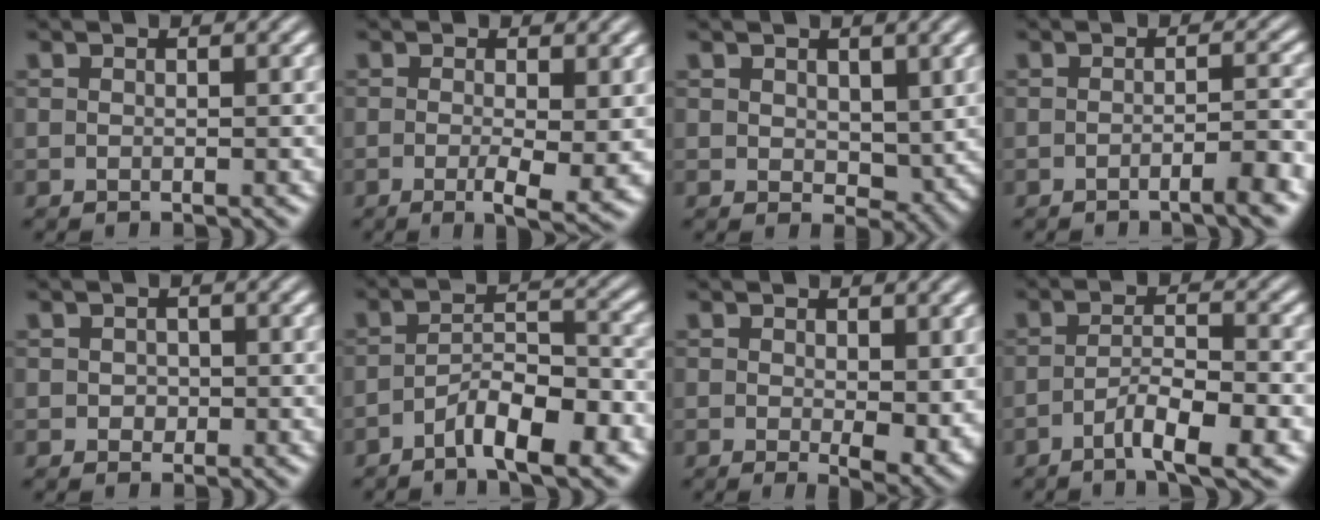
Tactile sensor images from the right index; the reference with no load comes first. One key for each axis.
{"total": 4.3, "fx": -1.8, "fy": 0.8, "fz": 3.8, "tx": -0.060, "ty": -0.023, "tz": -0.022}
{"total": 1.2, "fx": 0.7, "fy": 0.2, "fz": 0.9, "tx": -0.005, "ty": -0.018, "tz": 0.030}
{"total": 2.4, "fx": -1.8, "fy": -0.2, "fz": 1.5, "tx": -0.015, "ty": 0.007, "tz": -0.036}
{"total": 0.5, "fx": -0.1, "fy": 0.5, "fz": 0.3, "tx": 0.003, "ty": 0.002, "tz": -0.001}
{"total": 4.8, "fx": -3.4, "fy": 1.1, "fz": 3.2, "tx": -0.032, "ty": 0.001, "tz": -0.060}
{"total": 2.8, "fx": 0.0, "fy": 0.9, "fz": 2.7, "tx": -0.034, "ty": -0.024, "tz": 0.009}
{"total": 4.3, "fx": -2.7, "fy": 0.2, "fz": 3.3, "tx": -0.045, "ty": -0.009, "tz": -0.041}